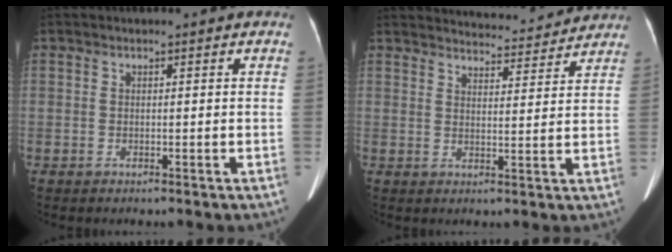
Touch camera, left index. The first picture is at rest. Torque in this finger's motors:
{"motor_torque": [0.34, -0.75, 0.06, 0.01]}